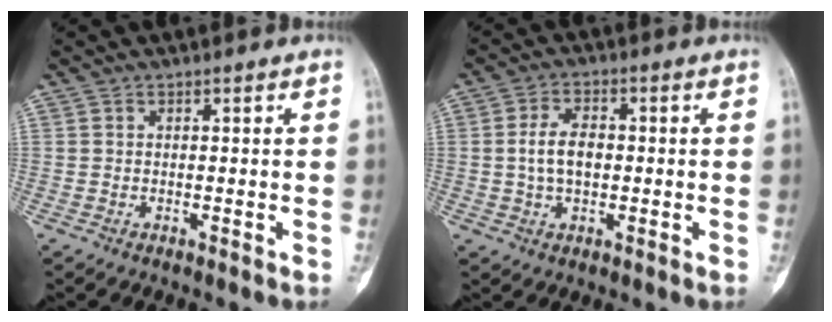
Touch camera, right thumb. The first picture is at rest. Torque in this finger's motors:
{"motor_torque": [0.96, 0.92, 0.43, -0.50, 0.16]}